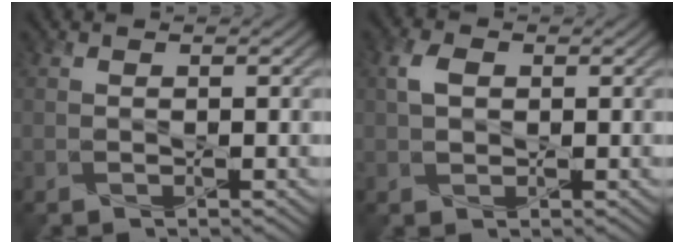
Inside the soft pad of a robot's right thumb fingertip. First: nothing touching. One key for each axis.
{"total": 2.7, "fx": 0.5, "fy": 1.9, "fz": 1.9, "tx": -0.045, "ty": 0.004, "tz": 0.009}